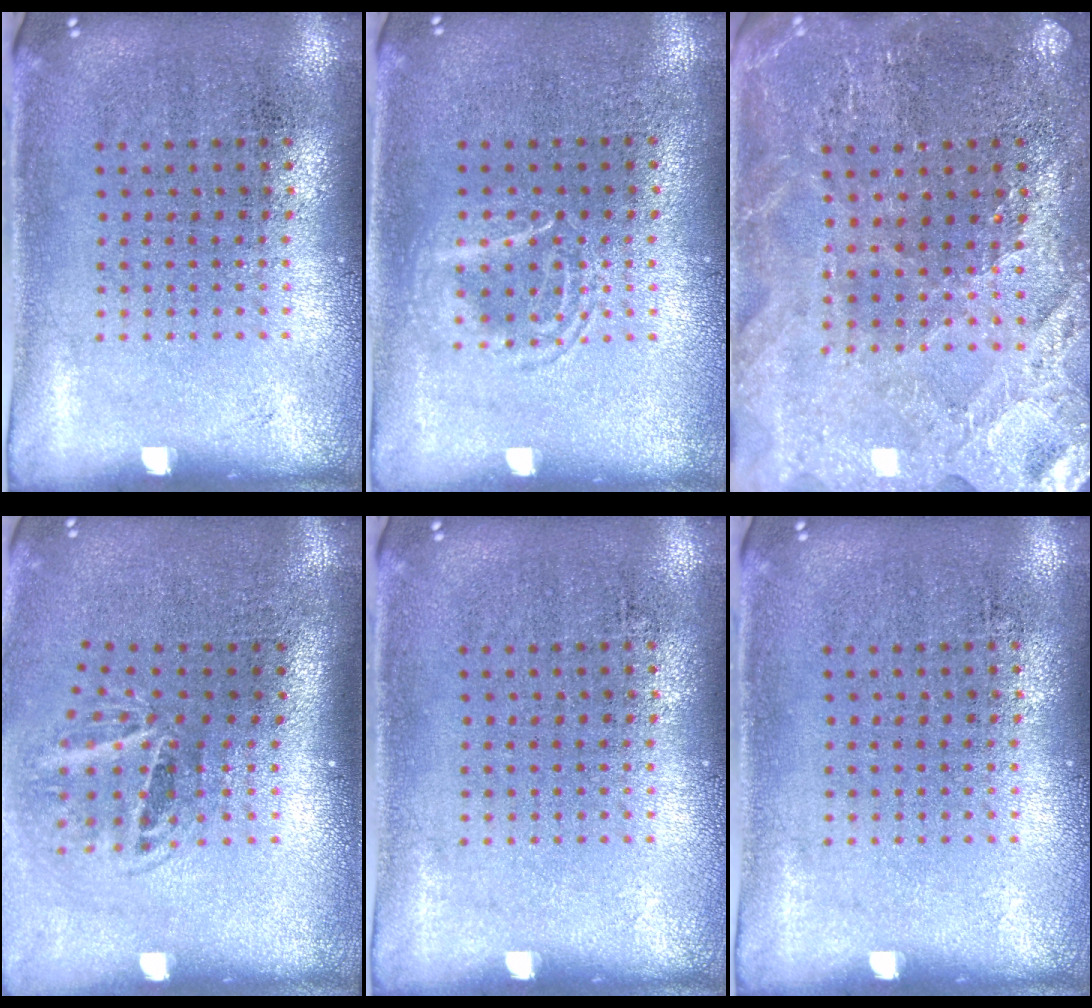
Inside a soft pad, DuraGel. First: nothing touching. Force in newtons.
{"total": 1.7, "press": 1.7, "slide": 0.2}
{"total": 2.6, "press": 2.6, "slide": 0.4}
{"total": 1.9, "press": 1.2, "slide": 1.5}
{"total": 0.0}
{"total": 0.0}